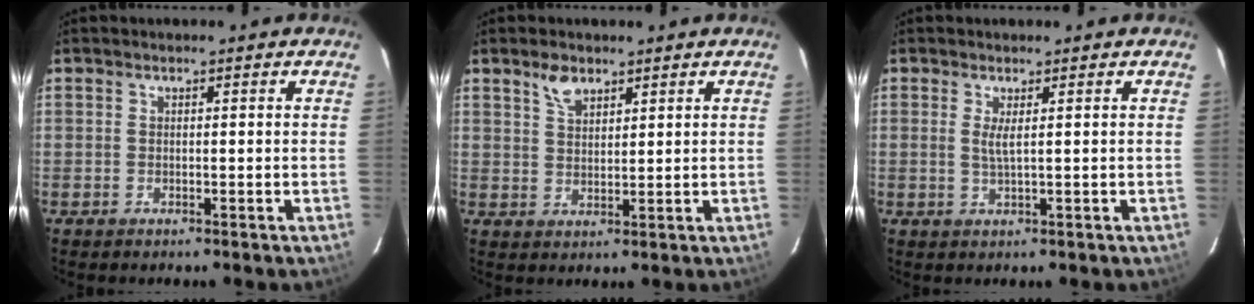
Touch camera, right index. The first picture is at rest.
{"total": 3.8, "force": [2.7, 1.9, 1.9], "torque": [-0.032, 0.007, 0.051]}
{"total": 1.8, "force": [0.5, -0.1, 1.7], "torque": [-0.034, -0.003, 0.007]}